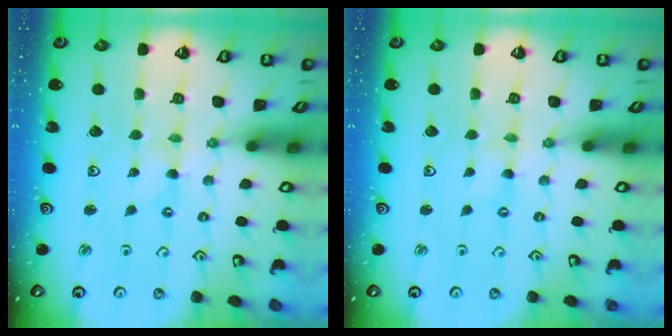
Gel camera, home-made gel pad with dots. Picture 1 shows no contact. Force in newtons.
{"total": 0.0}